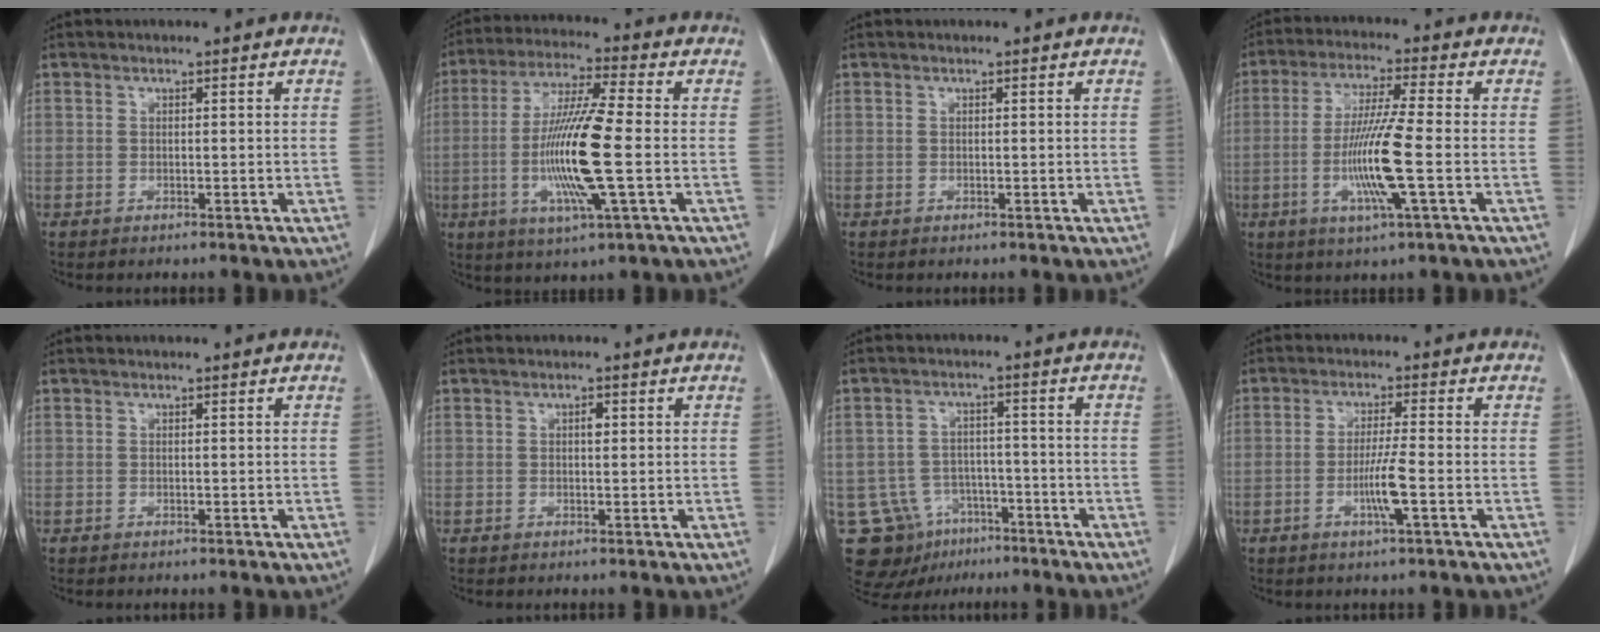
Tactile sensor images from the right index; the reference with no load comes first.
{"total": 14.2, "force": [-2.2, 0.3, 14.0], "torque": [-0.279, -0.012, -0.047]}
{"total": 0.0}
{"total": 10.7, "force": [-2.4, -0.6, 10.4], "torque": [-0.209, -0.013, -0.050]}
{"total": 0.0}
{"total": 1.0, "force": [0.2, 0.5, 0.9], "torque": [-0.014, 0.002, 0.003]}
{"total": 11.9, "force": [-6.9, 9.2, 2.8], "torque": [-0.061, 0.030, -0.095]}
{"total": 5.0, "force": [-1.6, -0.4, 4.8], "torque": [-0.088, -0.008, -0.031]}